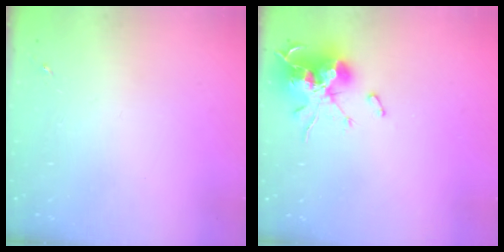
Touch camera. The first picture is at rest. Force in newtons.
{"total": 16.4, "press": 16.4, "slide": 0.1}